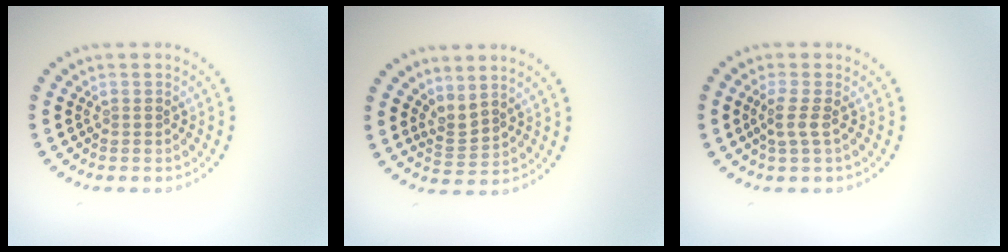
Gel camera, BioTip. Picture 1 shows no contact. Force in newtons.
{"total": 2.1, "press": 1.4, "slide": 1.6}
{"total": 1.6, "press": 1.3, "slide": 1.0}